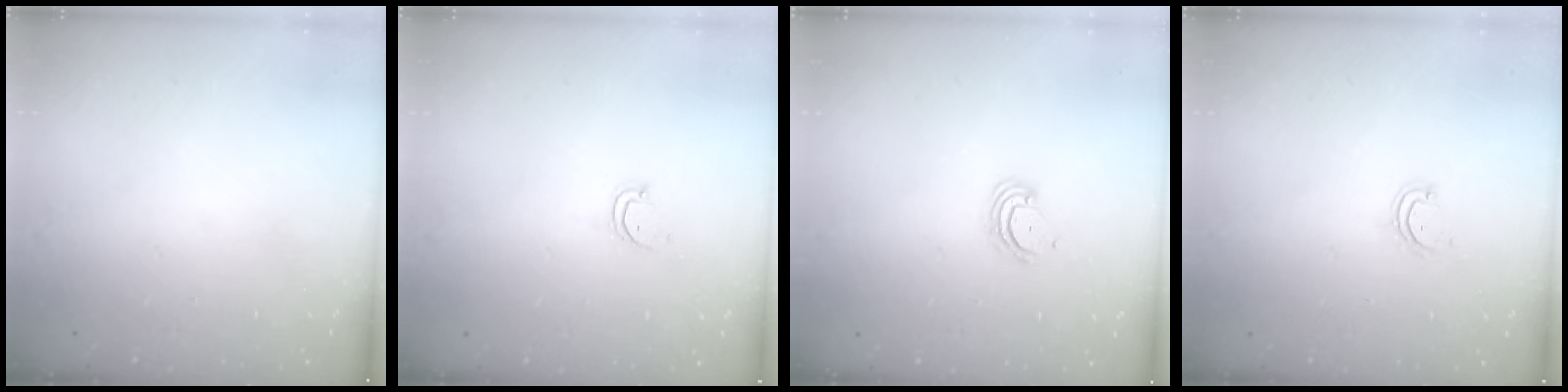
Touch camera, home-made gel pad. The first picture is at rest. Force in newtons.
{"total": 2.6, "press": 2.6, "slide": 0.3}
{"total": 4.5, "press": 4.5, "slide": 0.3}
{"total": 2.8, "press": 2.8, "slide": 0.3}